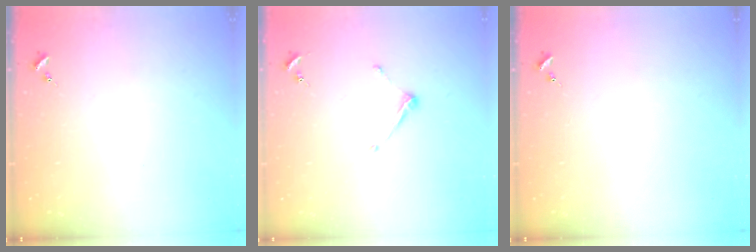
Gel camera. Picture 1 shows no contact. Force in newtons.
{"total": 6.6, "press": 6.6, "slide": 0.3}
{"total": 0.0}